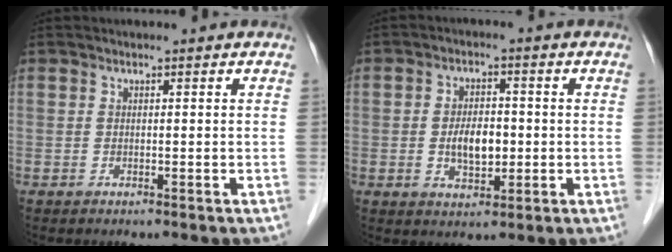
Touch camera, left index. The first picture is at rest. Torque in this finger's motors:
{"motor_torque": [0.34, 0.27, 0.15, 0.04]}